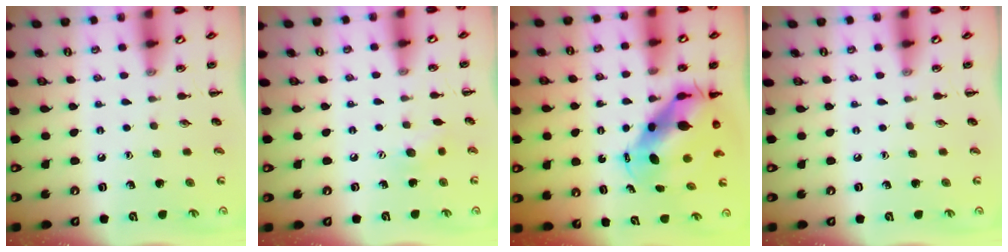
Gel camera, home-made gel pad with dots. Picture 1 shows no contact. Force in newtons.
{"total": 4.8, "press": 4.6, "slide": 1.1}
{"total": 8.3, "press": 8.0, "slide": 2.1}
{"total": 0.0}